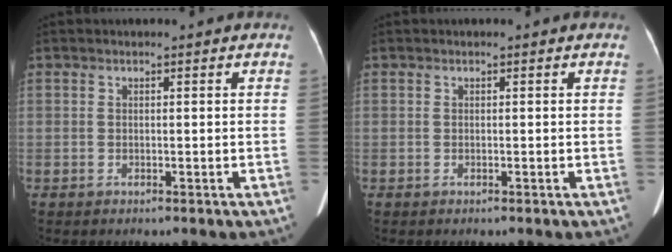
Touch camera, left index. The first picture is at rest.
{"total": 0.0}